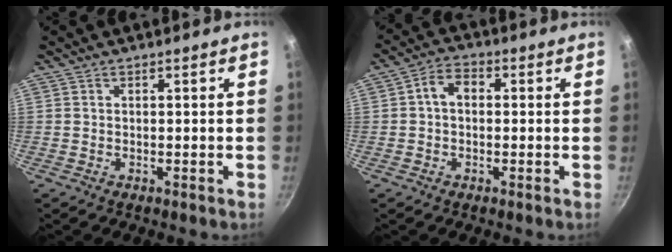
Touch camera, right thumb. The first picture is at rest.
{"total": 4.4, "force": [0.2, 3.2, 3.0], "torque": [-0.044, 0.012, -0.006]}